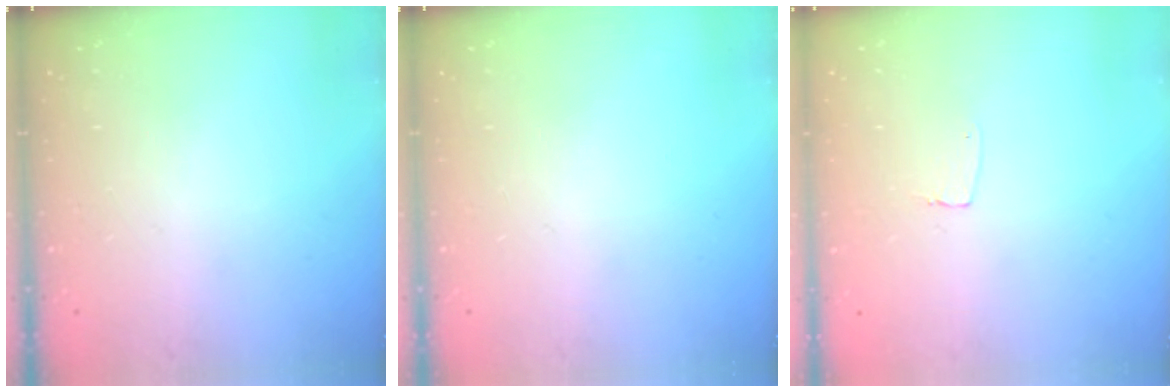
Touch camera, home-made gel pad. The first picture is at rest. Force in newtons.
{"total": 0.0}
{"total": 3.5, "press": 3.5, "slide": 0.2}